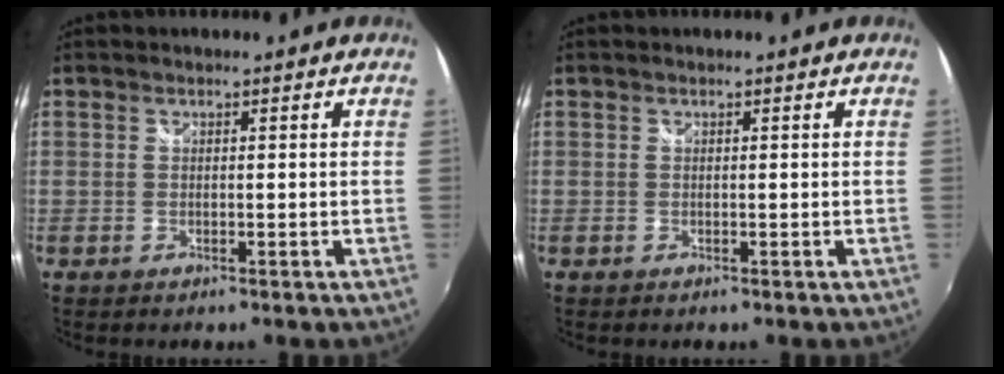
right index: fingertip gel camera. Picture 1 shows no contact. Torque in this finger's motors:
{"motor_torque": [-0.02, 0.00, 0.00, 0.01]}